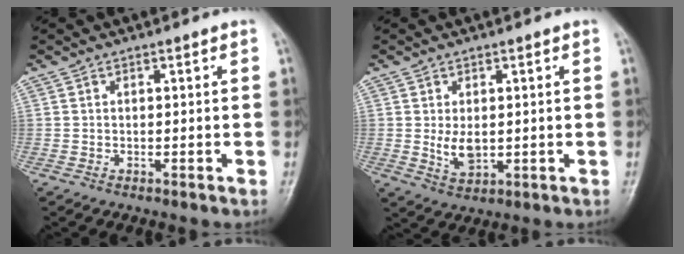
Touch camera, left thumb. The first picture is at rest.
{"total": 4.5, "force": [0.2, 2.7, 3.5], "torque": [-0.057, -0.011, 0.012]}